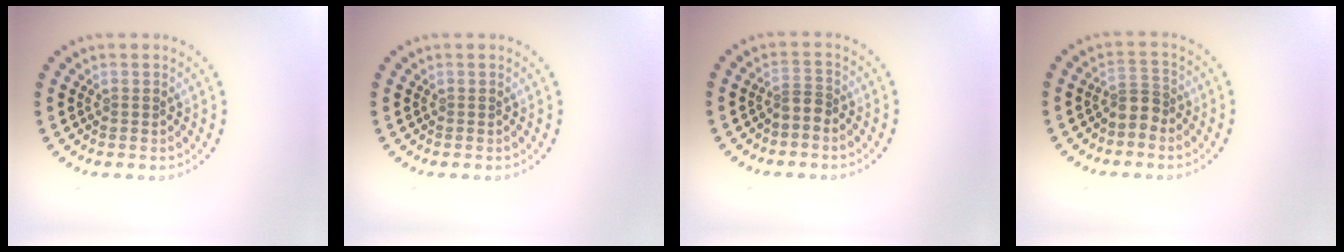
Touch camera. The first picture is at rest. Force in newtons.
{"total": 0.0}
{"total": 1.2, "press": 0.9, "slide": 0.9}
{"total": 2.2, "press": 1.6, "slide": 1.4}